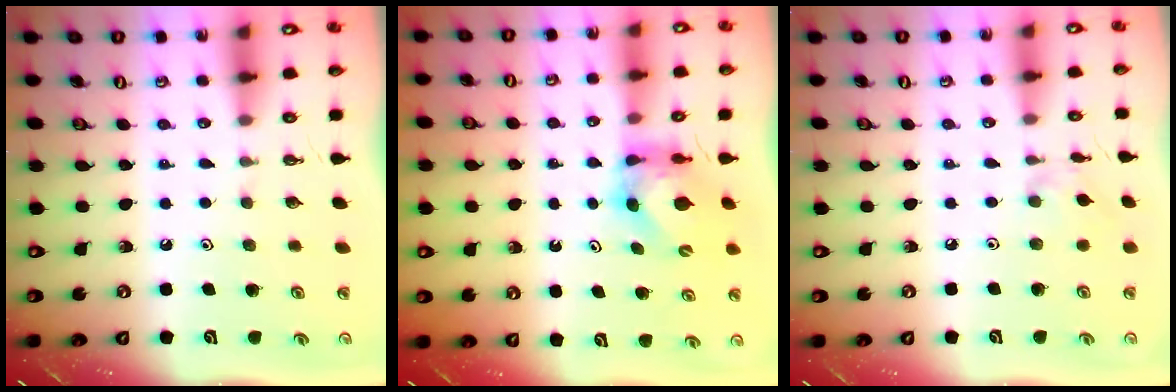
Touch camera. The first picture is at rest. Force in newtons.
{"total": 5.5, "press": 5.5, "slide": 0.6}
{"total": 1.1, "press": 1.0, "slide": 0.2}